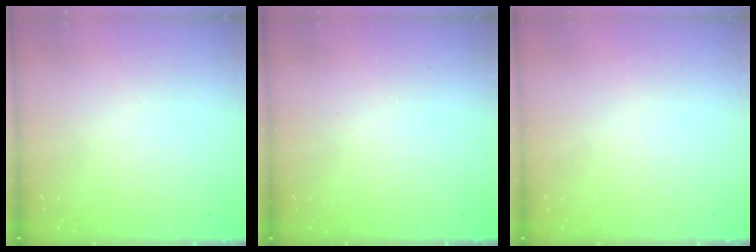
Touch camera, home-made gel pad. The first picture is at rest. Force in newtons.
{"total": 0.0}
{"total": 0.0}